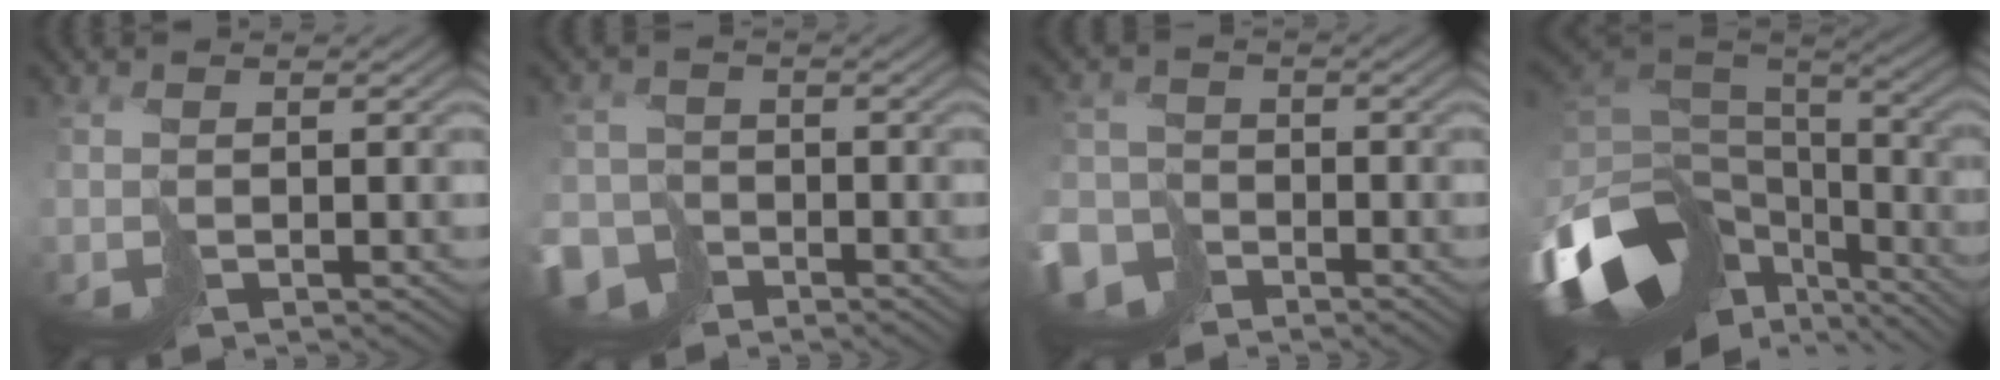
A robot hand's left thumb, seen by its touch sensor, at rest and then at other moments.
{"total": 6.2, "force": [-4.0, 4.6, 1.0], "torque": [-0.021, -0.024, -0.080]}
{"total": 6.6, "force": [-4.4, 4.6, 1.8], "torque": [-0.045, -0.020, -0.088]}
{"total": 16.5, "force": [-7.1, 10.2, 10.9], "torque": [-0.275, -0.040, -0.095]}